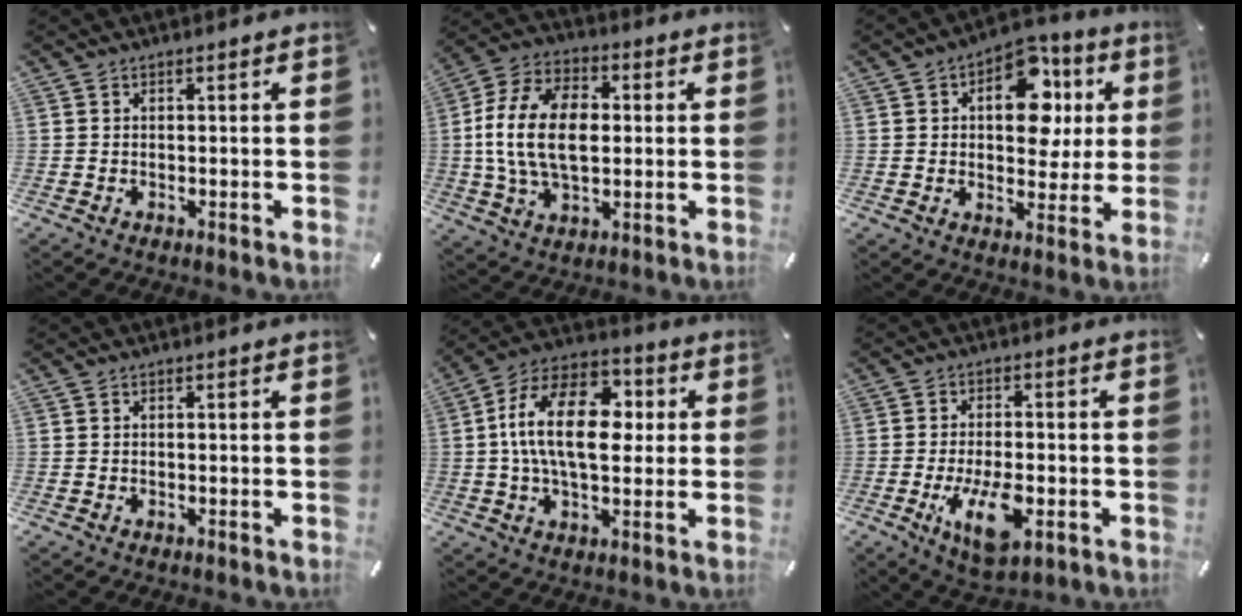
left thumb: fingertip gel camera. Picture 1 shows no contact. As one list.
[{"total": 16.4, "force": [0.2, 10.8, 12.3], "torque": [-0.273, 0.013, 0.004]}, {"total": 14.4, "force": [4.1, 9.3, 10.2], "torque": [-0.134, -0.008, 0.068]}, {"total": 0.0}, {"total": 18.2, "force": [1.9, 10.8, 14.5], "torque": [-0.292, 0.009, 0.027]}, {"total": 11.1, "force": [-3.6, 5.2, 9.1], "torque": [-0.169, -0.005, -0.060]}]